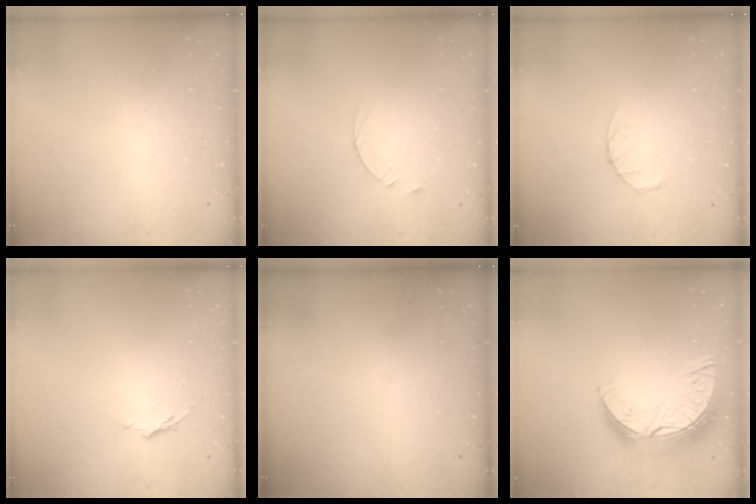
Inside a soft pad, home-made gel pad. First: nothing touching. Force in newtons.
{"total": 2.4, "press": 2.3, "slide": 0.2}
{"total": 3.4, "press": 3.4, "slide": 0.5}
{"total": 3.2, "press": 3.2, "slide": 0.3}
{"total": 0.0}
{"total": 17.3, "press": 17.2, "slide": 1.2}